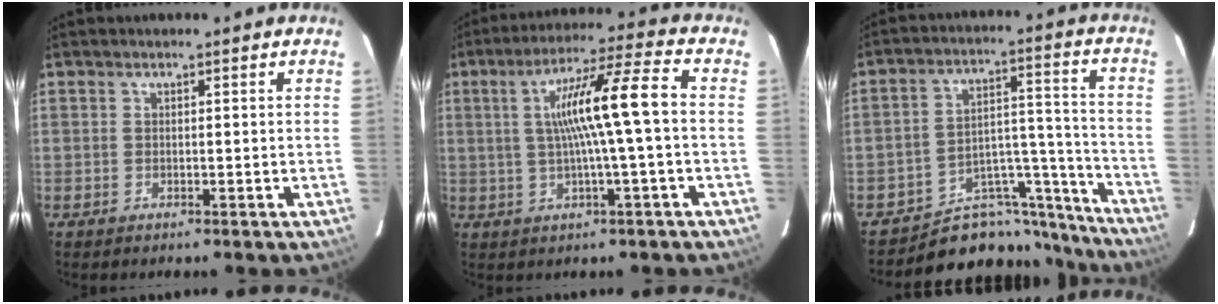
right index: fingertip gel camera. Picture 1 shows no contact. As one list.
[{"total": 11.5, "force": [0.5, -0.4, 11.5], "torque": [-0.197, 0.018, 0.008]}, {"total": 15.1, "force": [-14.1, 5.3, 1.4], "torque": [0.009, 0.076, -0.202]}]